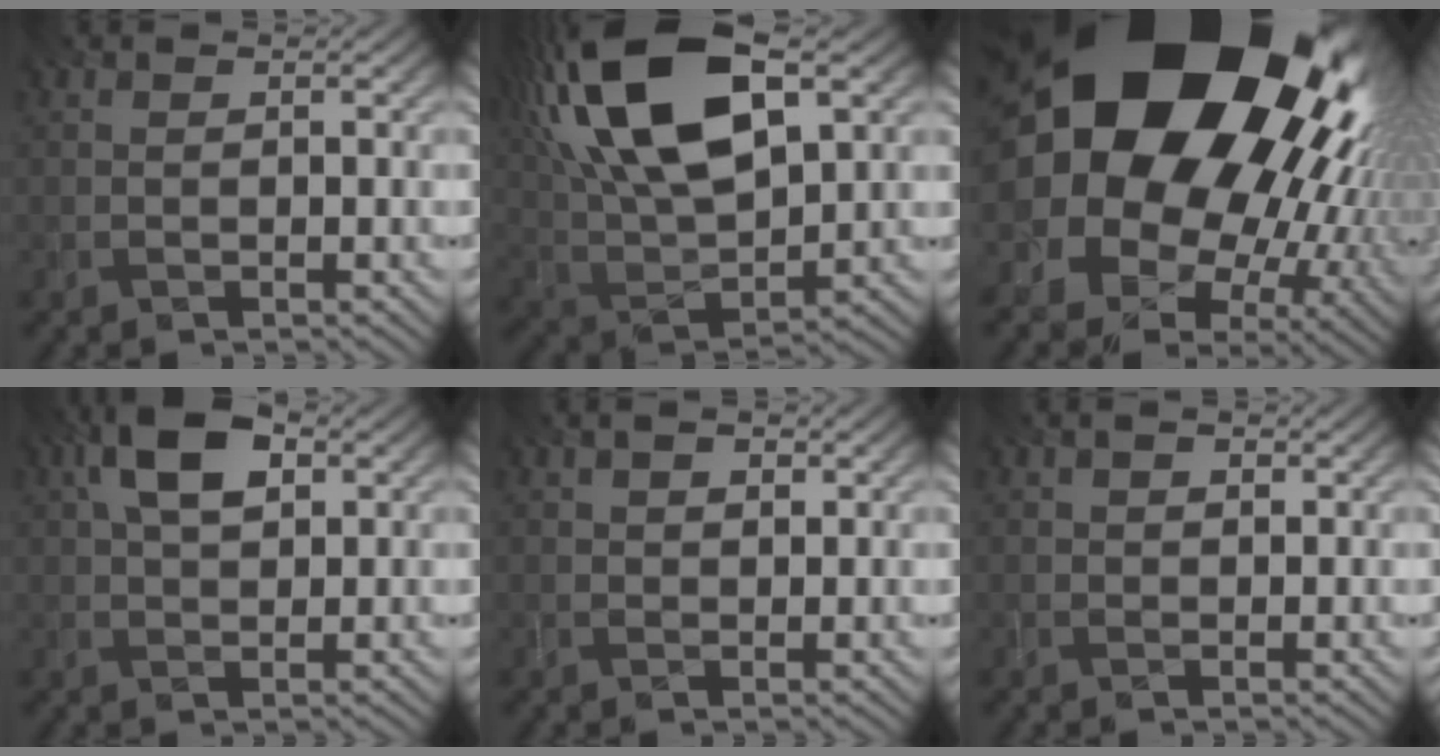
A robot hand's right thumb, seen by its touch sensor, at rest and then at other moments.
{"total": 19.5, "force": [8.1, 9.1, 15.2], "torque": [-0.335, 0.042, 0.130]}
{"total": 26.4, "force": [7.6, 20.2, 15.3], "torque": [-0.293, -0.035, 0.137]}
{"total": 7.2, "force": [2.5, 3.9, 5.6], "torque": [-0.117, 0.014, 0.039]}
{"total": 2.3, "force": [1.1, 1.2, 1.5], "torque": [-0.028, 0.001, 0.020]}
{"total": 1.7, "force": [0.7, 1.0, 1.1], "torque": [-0.019, 0.002, 0.013]}